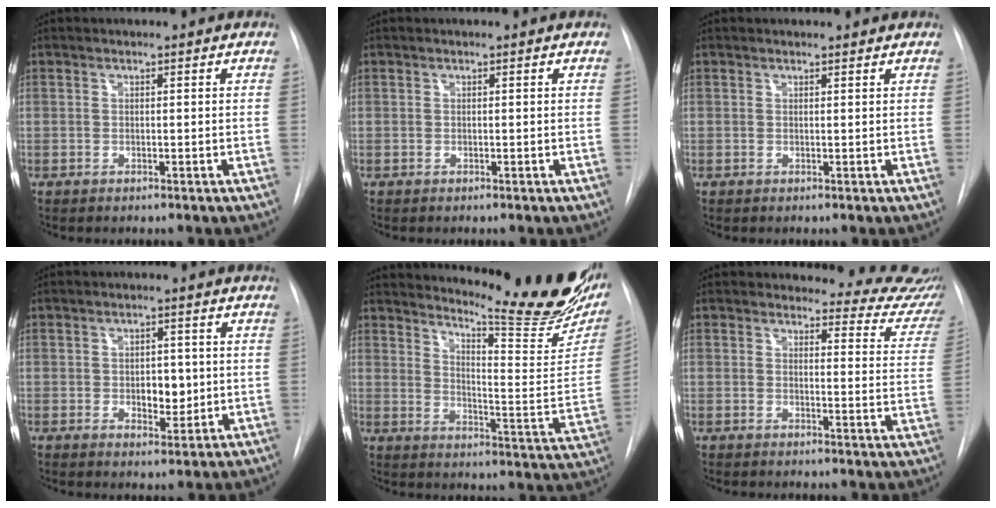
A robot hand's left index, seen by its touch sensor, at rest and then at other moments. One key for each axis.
{"total": 0.0}
{"total": 1.6, "fx": 1.6, "fy": 0.2, "fz": 0.1, "tx": -0.009, "ty": 0.002, "tz": 0.016}
{"total": 4.3, "fx": -0.4, "fy": 2.6, "fz": 3.4, "tx": -0.041, "ty": -0.006, "tz": 0.000}
{"total": 23.8, "fx": 20.1, "fy": 2.7, "fz": 12.6, "tx": -0.183, "ty": -0.102, "tz": 0.248}
{"total": 12.2, "fx": 12.0, "fy": 2.4, "fz": 0.5, "tx": 0.038, "ty": -0.095, "tz": 0.093}